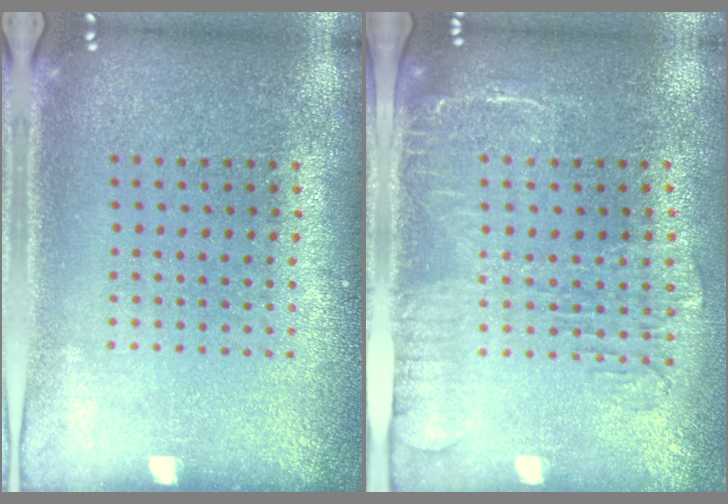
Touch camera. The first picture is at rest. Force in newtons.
{"total": 1.8, "press": 1.5, "slide": 1.0}